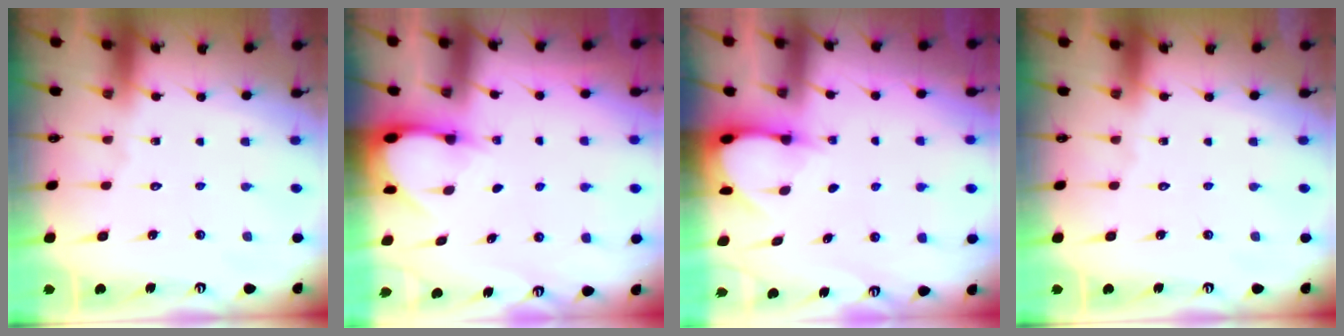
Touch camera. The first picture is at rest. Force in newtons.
{"total": 3.0, "press": 3.0, "slide": 0.4}
{"total": 3.1, "press": 3.1, "slide": 0.3}
{"total": 0.0}